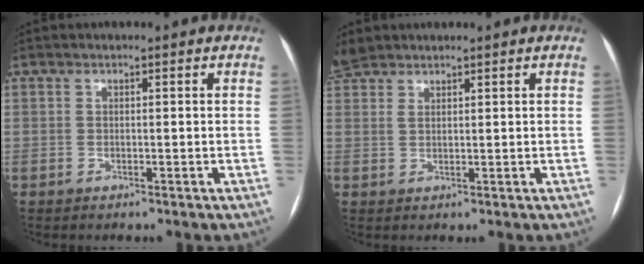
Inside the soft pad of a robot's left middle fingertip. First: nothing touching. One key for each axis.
{"total": 3.9, "fx": 3.5, "fy": 1.4, "fz": 0.9, "tx": -0.030, "ty": 0.015, "tz": 0.075}